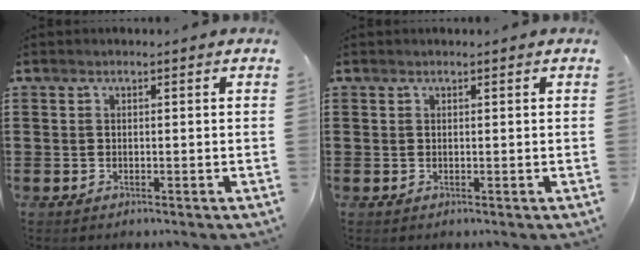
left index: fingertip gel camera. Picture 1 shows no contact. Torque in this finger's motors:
{"motor_torque": [0.09, -0.03, 0.03, 0.01]}